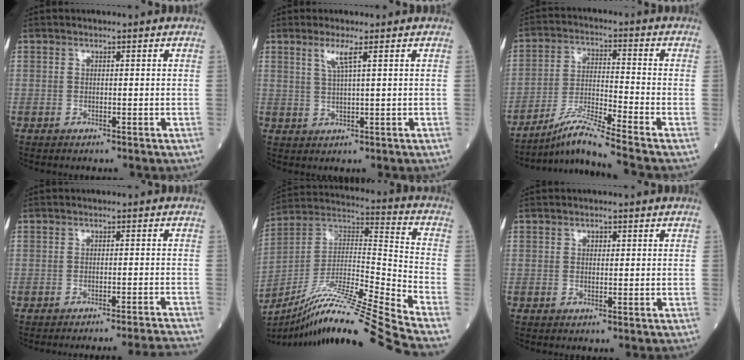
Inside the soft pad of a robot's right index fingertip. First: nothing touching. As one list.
[{"total": 3.0, "force": [1.5, -0.4, 2.5], "torque": [-0.057, -0.001, 0.031]}, {"total": 8.6, "force": [-7.3, -2.2, 4.1], "torque": [-0.087, -0.020, -0.134]}, {"total": 9.9, "force": [-9.4, -2.5, 1.5], "torque": [0.006, -0.019, -0.113]}, {"total": 23.8, "force": [-19.8, -2.7, 13.0], "torque": [-0.221, -0.019, -0.345]}, {"total": 0.8, "force": [0.2, 0.6, 0.5], "torque": [-0.007, 0.001, 0.003]}]